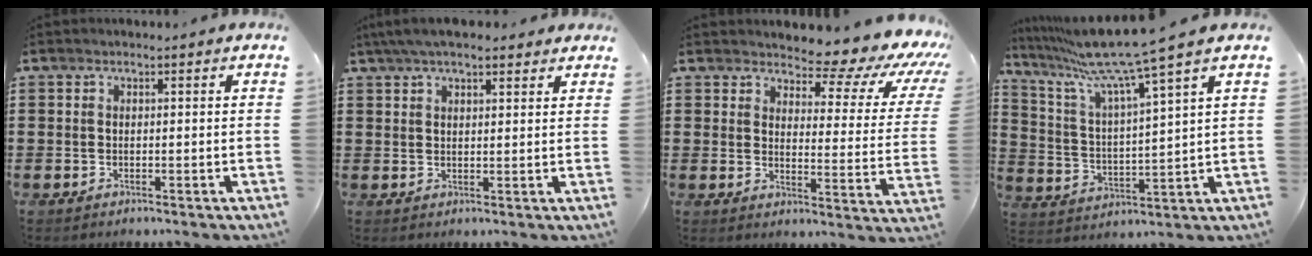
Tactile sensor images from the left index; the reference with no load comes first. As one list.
[{"total": 4.7, "force": [3.7, 1.3, 2.6], "torque": [-0.060, 0.004, 0.069]}, {"total": 6.0, "force": [5.0, 1.9, 2.8], "torque": [-0.050, -0.041, 0.077]}, {"total": 10.1, "force": [8.1, -0.7, 6.0], "torque": [-0.148, -0.052, 0.131]}]